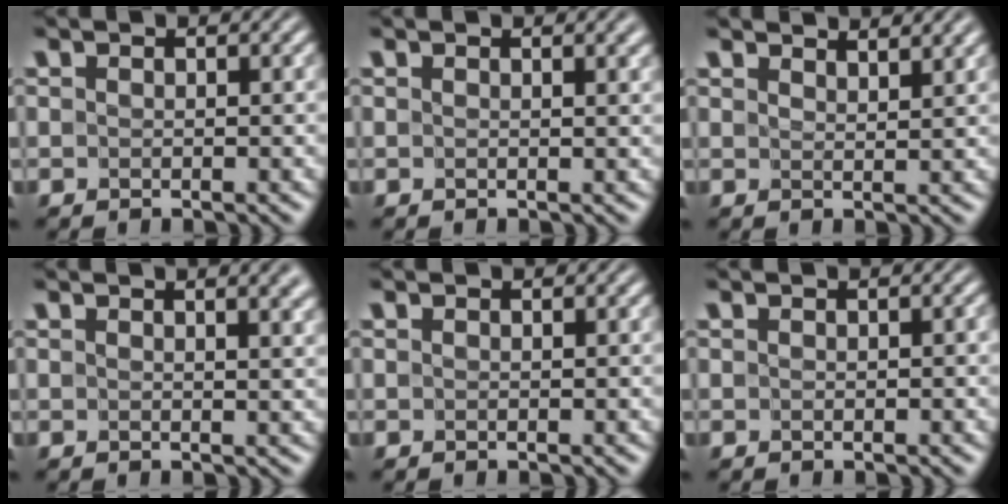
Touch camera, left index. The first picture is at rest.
{"total": 0.9, "force": [0.5, 0.3, 0.7], "torque": [-0.004, 0.001, 0.007]}
{"total": 2.6, "force": [2.6, 0.0, 0.5], "torque": [-0.017, 0.003, 0.040]}
{"total": 2.1, "force": [1.2, 0.8, 1.6], "torque": [-0.011, 0.003, 0.012]}
{"total": 0.0}
{"total": 0.5, "force": [0.1, 0.4, 0.3], "torque": [-0.001, 0.002, -0.004]}